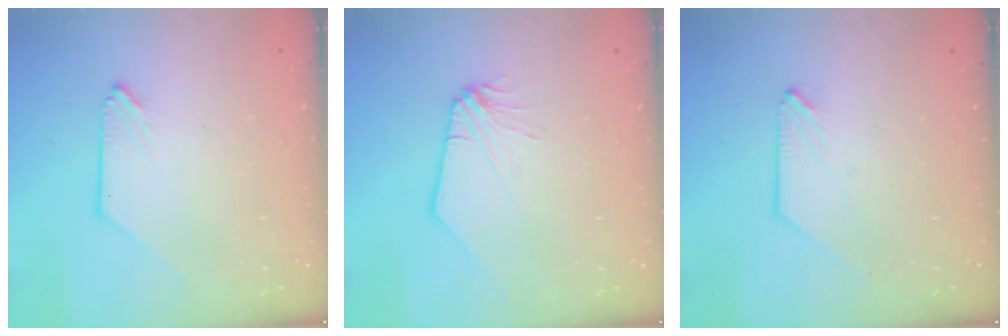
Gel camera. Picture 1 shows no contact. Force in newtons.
{"total": 0.0}
{"total": 0.7, "press": 0.7, "slide": 0.1}